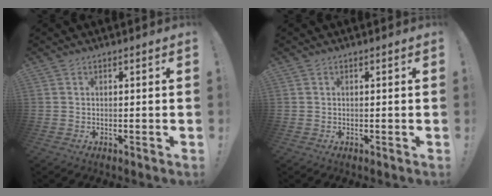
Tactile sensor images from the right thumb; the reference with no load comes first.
{"total": 0.0}